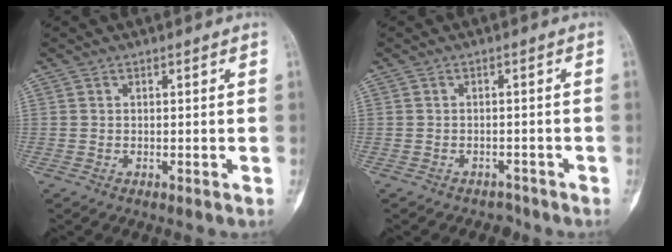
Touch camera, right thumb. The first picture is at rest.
{"total": 2.6, "force": [-2.2, 1.4, -0.3], "torque": [-0.002, 0.017, -0.032]}